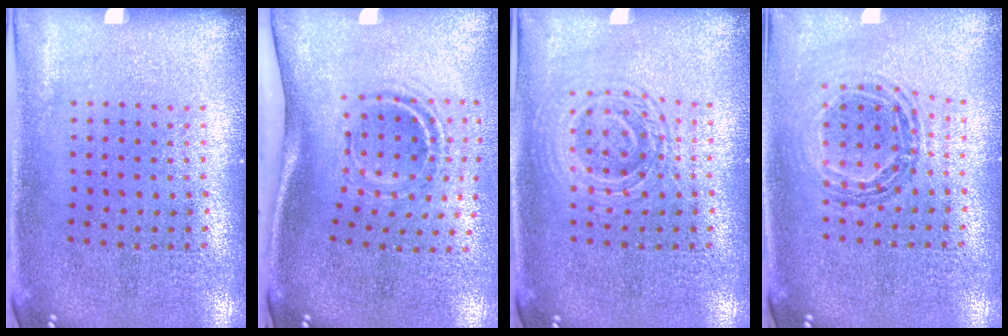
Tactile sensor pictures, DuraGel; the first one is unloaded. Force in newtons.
{"total": 2.1, "press": 1.2, "slide": 1.7}
{"total": 1.4, "press": 1.4, "slide": 0.3}
{"total": 0.9, "press": 0.9, "slide": 0.2}